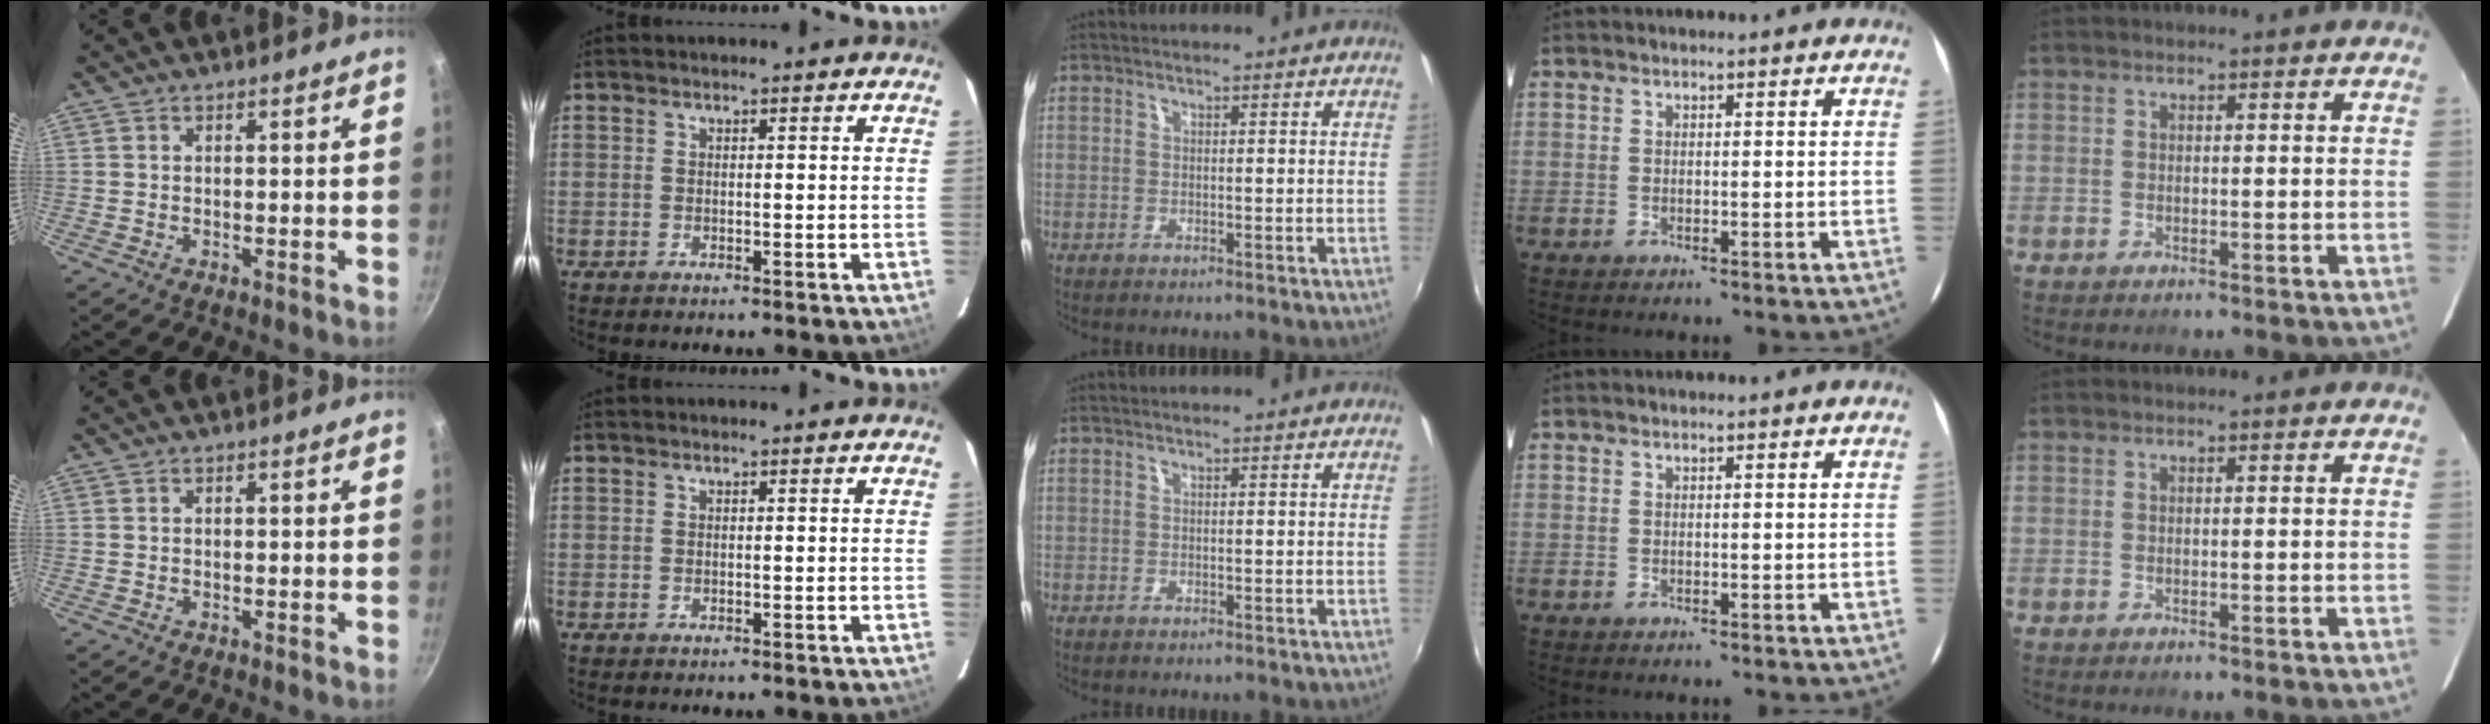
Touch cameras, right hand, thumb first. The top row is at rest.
{}